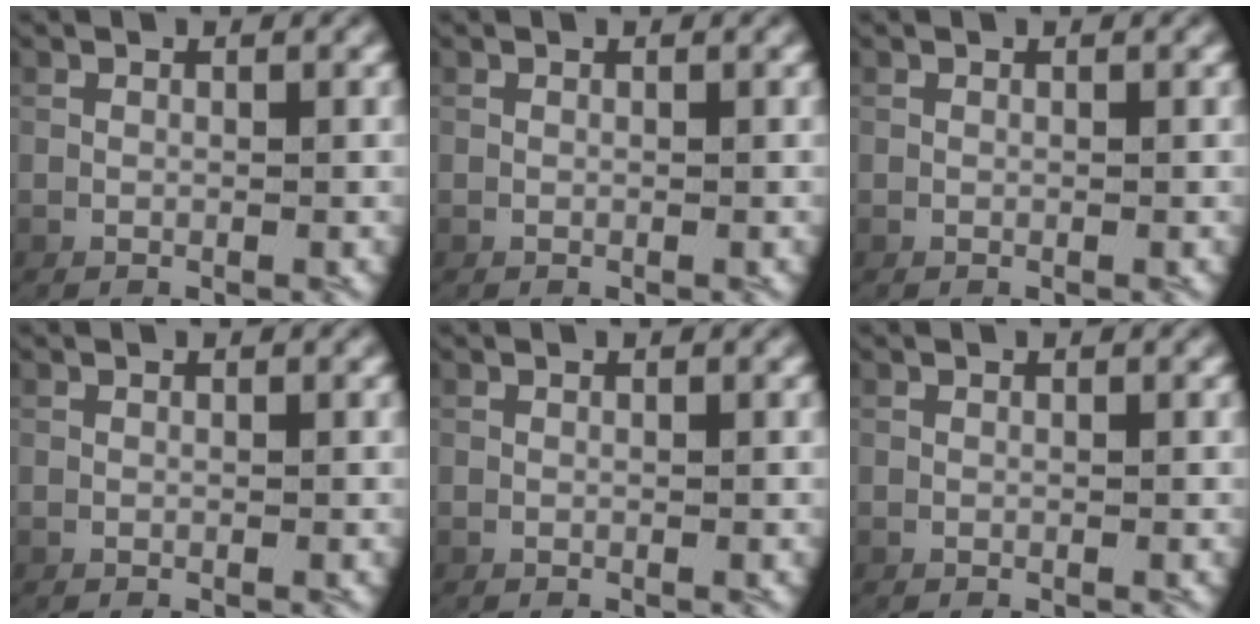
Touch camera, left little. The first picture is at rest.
{"total": 0.0}
{"total": 0.0}
{"total": 0.0}
{"total": 0.0}
{"total": 0.0}